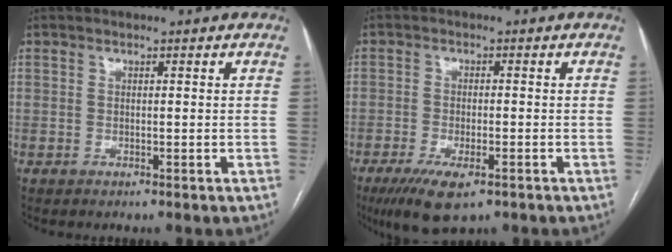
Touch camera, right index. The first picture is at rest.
{"total": 7.8, "force": [-4.7, 2.5, 5.7], "torque": [-0.101, -0.015, -0.075]}